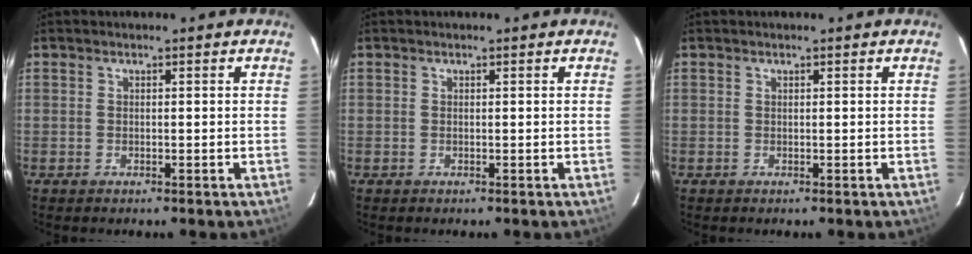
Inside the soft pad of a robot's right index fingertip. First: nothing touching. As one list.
[{"total": 0.0}, {"total": 0.0}]